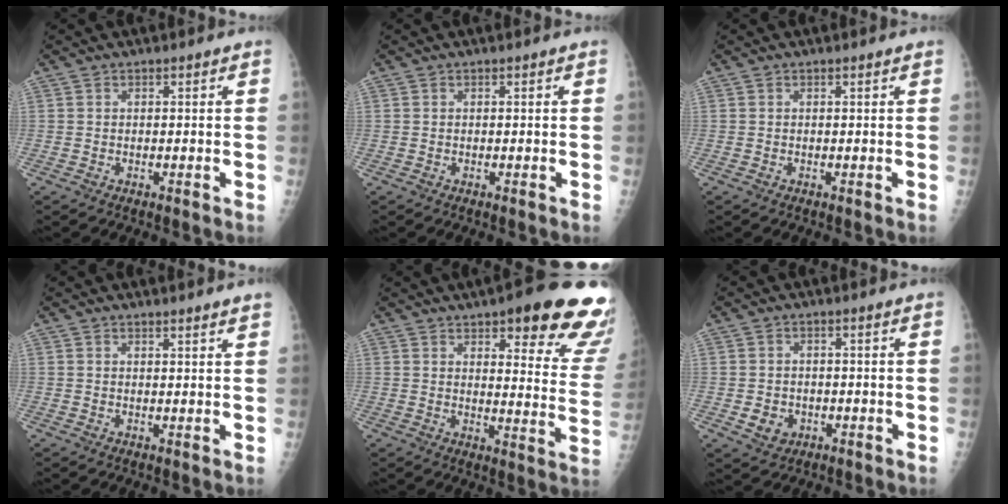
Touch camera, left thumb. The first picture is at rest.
{"total": 0.0}
{"total": 0.0}
{"total": 2.7, "force": [2.4, -0.2, 1.2], "torque": [-0.010, -0.010, 0.027]}
{"total": 21.5, "force": [13.8, 5.9, 15.4], "torque": [-0.154, -0.061, 0.163]}
{"total": 3.5, "force": [-0.8, 2.9, 1.6], "torque": [-0.017, 0.001, -0.002]}